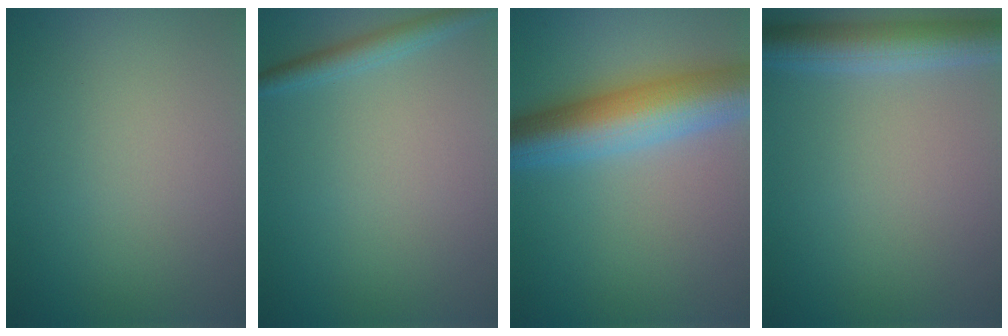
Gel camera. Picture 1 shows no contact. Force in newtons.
{"total": 2.0, "press": 2.0, "slide": 0.1}
{"total": 8.7, "press": 8.7, "slide": 0.3}
{"total": 4.9, "press": 4.9, "slide": 0.1}